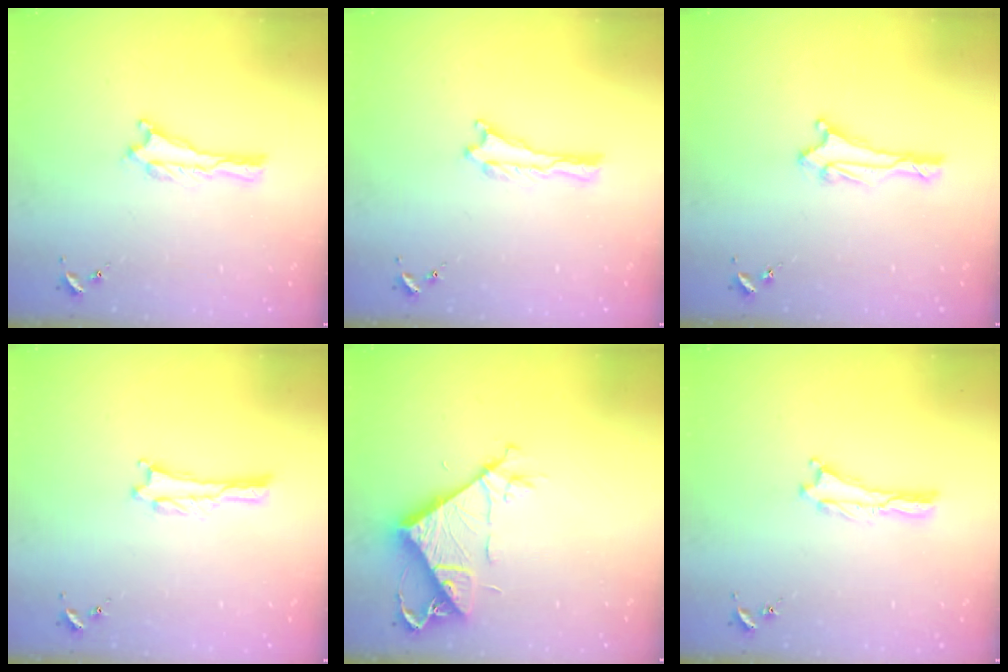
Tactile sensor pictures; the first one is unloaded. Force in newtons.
{"total": 0.0}
{"total": 2.0, "press": 1.8, "slide": 0.8}
{"total": 0.6, "press": 0.6, "slide": 0.1}
{"total": 9.5, "press": 9.5, "slide": 0.4}
{"total": 0.0}